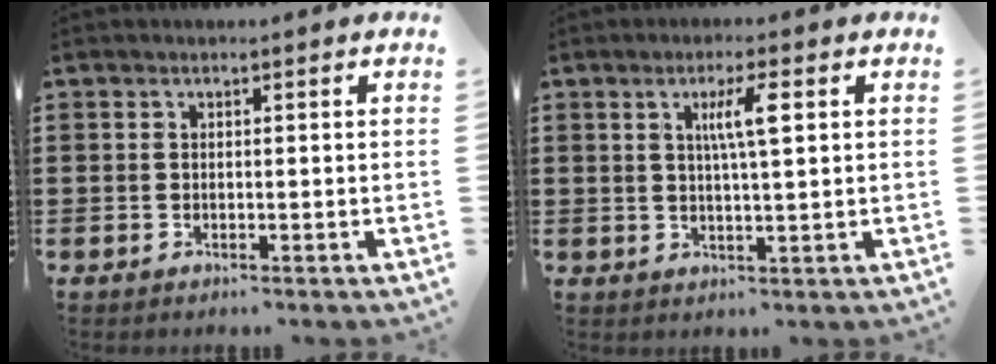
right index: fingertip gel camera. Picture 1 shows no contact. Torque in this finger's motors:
{"motor_torque": [0.60, -0.17, 0.25, 0.12]}